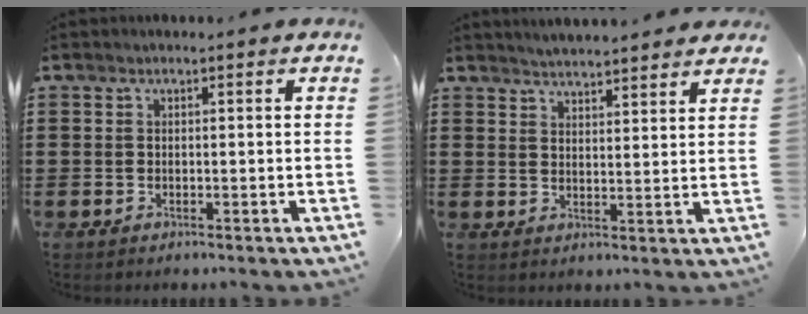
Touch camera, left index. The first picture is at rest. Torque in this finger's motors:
{"motor_torque": [2.14, 0.00, 0.21, 0.10]}